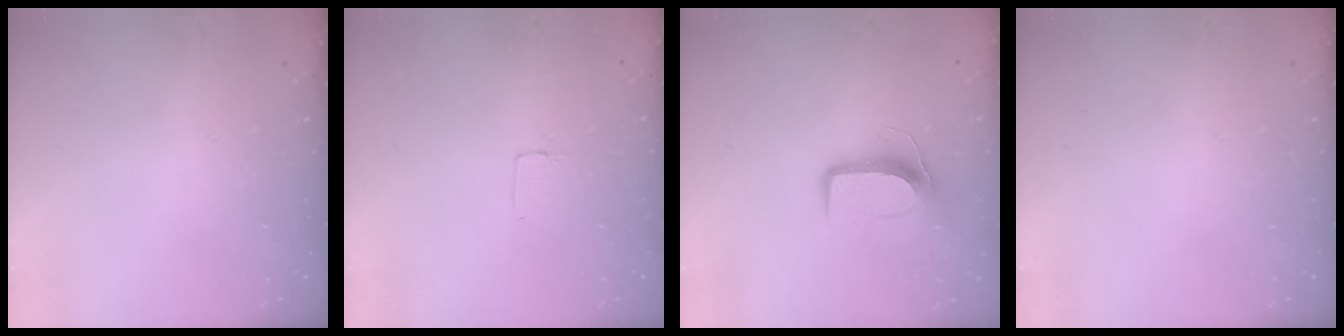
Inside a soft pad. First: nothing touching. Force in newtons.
{"total": 2.0, "press": 2.0, "slide": 0.0}
{"total": 8.8, "press": 8.7, "slide": 0.6}
{"total": 0.0}